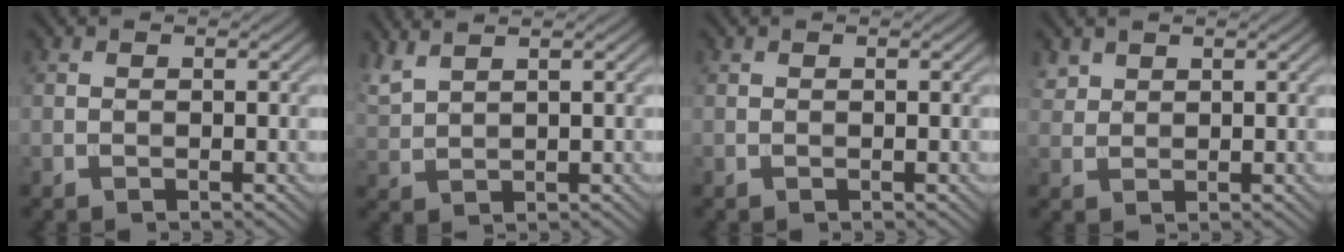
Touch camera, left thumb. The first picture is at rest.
{"total": 3.3, "force": [2.6, 0.7, 1.8], "torque": [-0.048, 0.012, 0.060]}
{"total": 0.0}
{"total": 1.8, "force": [1.5, 1.0, 0.4], "torque": [-0.016, 0.002, 0.035]}